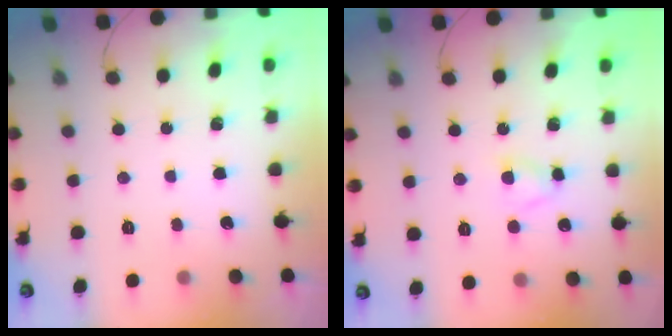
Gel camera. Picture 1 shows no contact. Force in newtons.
{"total": 3.1, "press": 3.0, "slide": 0.7}